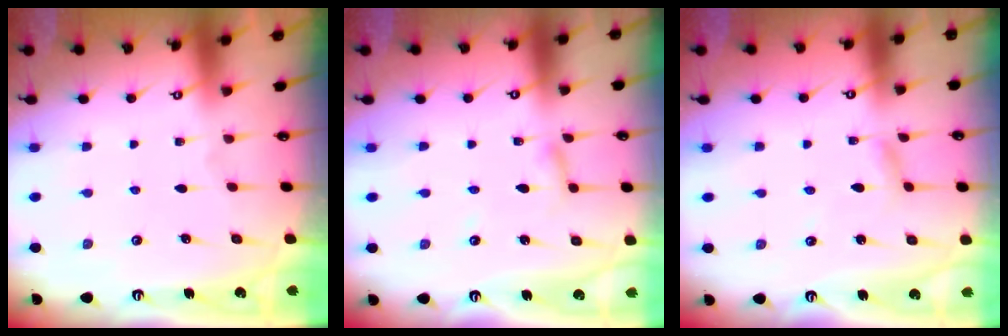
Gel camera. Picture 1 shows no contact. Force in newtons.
{"total": 2.7, "press": 2.7, "slide": 0.2}
{"total": 2.8, "press": 2.8, "slide": 0.1}